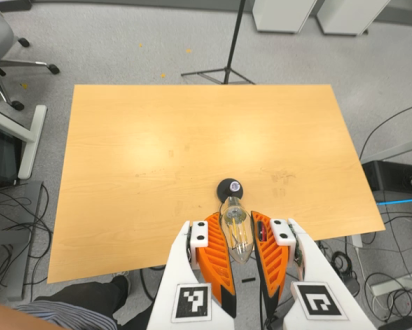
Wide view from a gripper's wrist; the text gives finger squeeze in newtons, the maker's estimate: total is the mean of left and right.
{"total": 20.9, "left": 25.8, "right": 16.0}